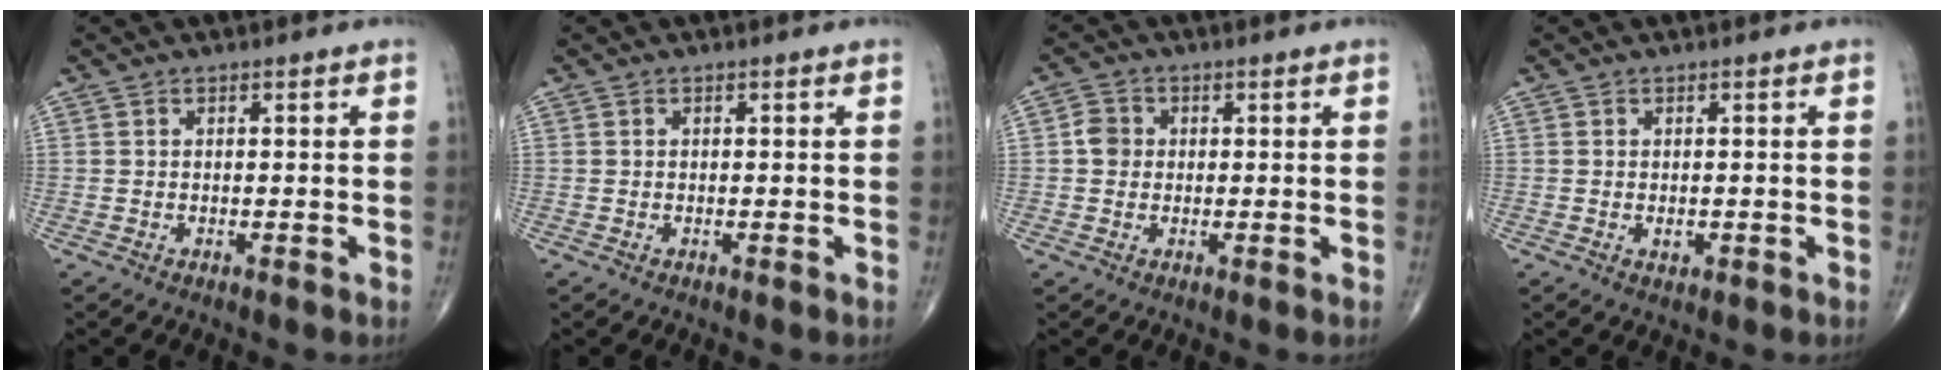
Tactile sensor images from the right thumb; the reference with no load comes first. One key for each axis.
{"total": 0.0}
{"total": 3.2, "fx": 0.1, "fy": 2.9, "fz": 1.3, "tx": -0.012, "ty": 0.005, "tz": -0.004}
{"total": 1.2, "fx": -0.2, "fy": 0.8, "fz": 0.9, "tx": -0.009, "ty": 0.000, "tz": -0.001}